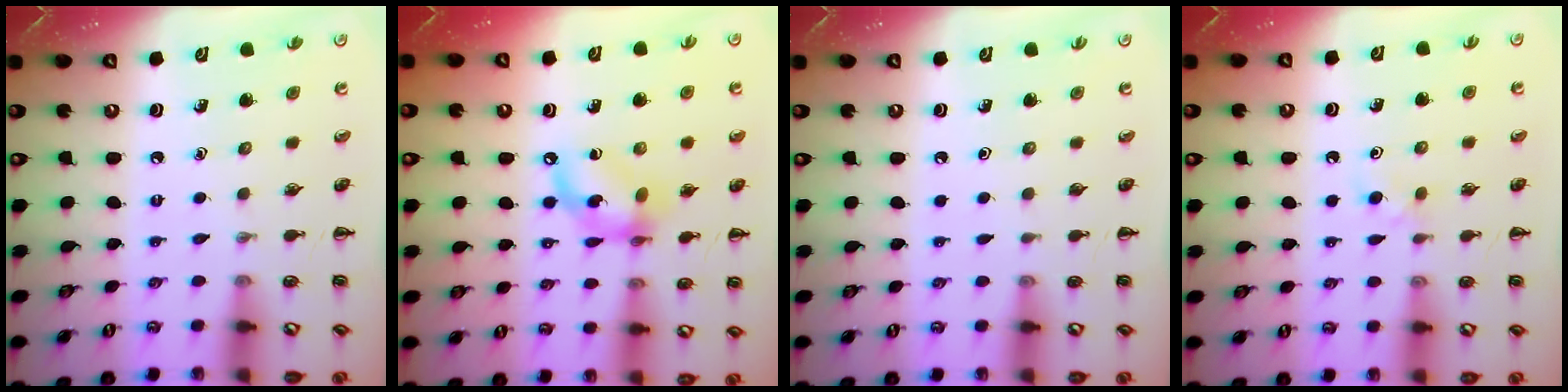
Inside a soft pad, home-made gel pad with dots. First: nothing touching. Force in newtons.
{"total": 12.3, "press": 12.0, "slide": 2.9}
{"total": 0.0}
{"total": 3.7, "press": 3.4, "slide": 1.4}